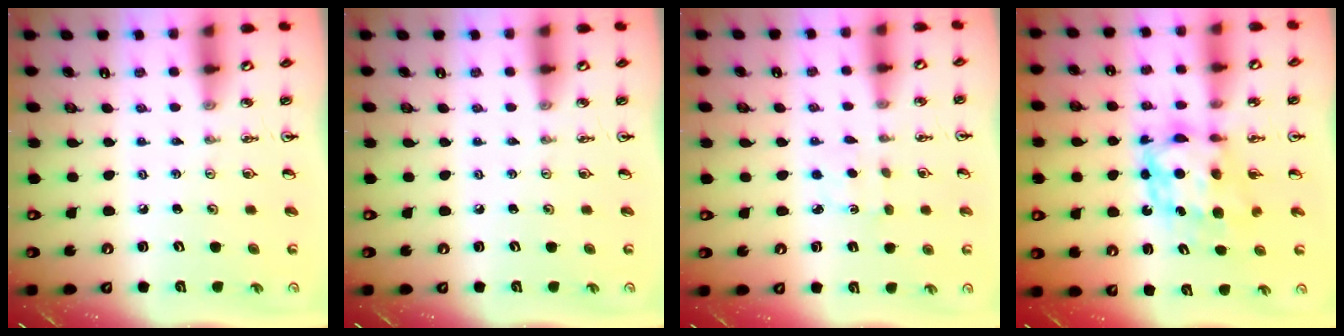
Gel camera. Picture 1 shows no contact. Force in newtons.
{"total": 0.0}
{"total": 1.7, "press": 1.6, "slide": 0.4}
{"total": 6.9, "press": 6.9, "slide": 0.6}